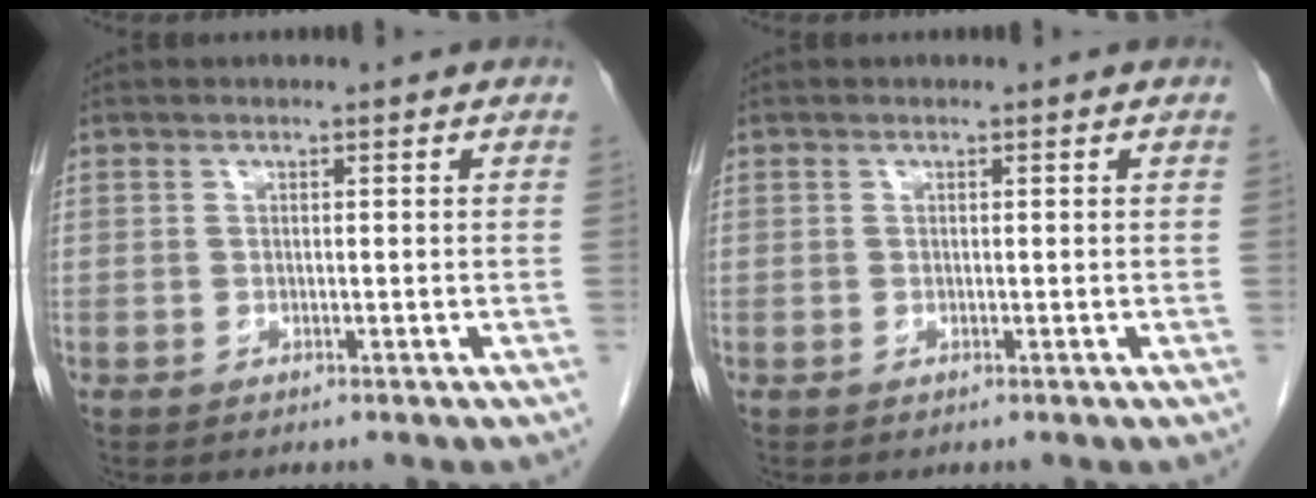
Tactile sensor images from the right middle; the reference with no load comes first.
{"total": 0.0}